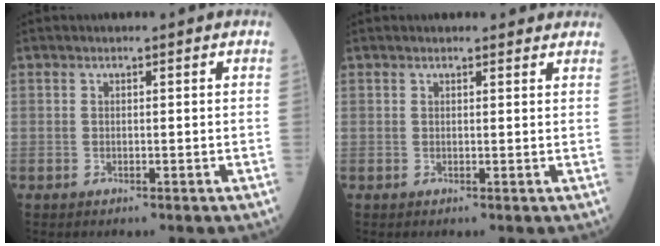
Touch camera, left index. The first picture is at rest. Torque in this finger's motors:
{"motor_torque": [0.69, -0.51, 0.09, 0.02]}